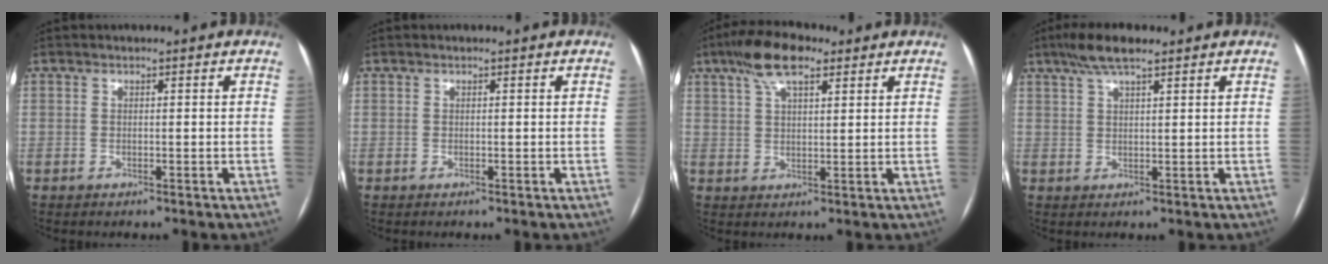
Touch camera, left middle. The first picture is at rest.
{"total": 0.0}
{"total": 9.1, "force": [5.8, 3.1, 6.3], "torque": [-0.124, 0.026, 0.101]}
{"total": 5.9, "force": [4.2, 1.0, 4.0], "torque": [-0.083, 0.020, 0.076]}